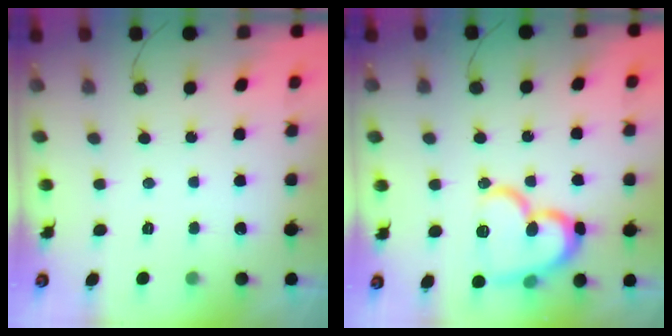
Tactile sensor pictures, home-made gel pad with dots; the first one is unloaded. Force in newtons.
{"total": 16.5, "press": 16.4, "slide": 1.8}